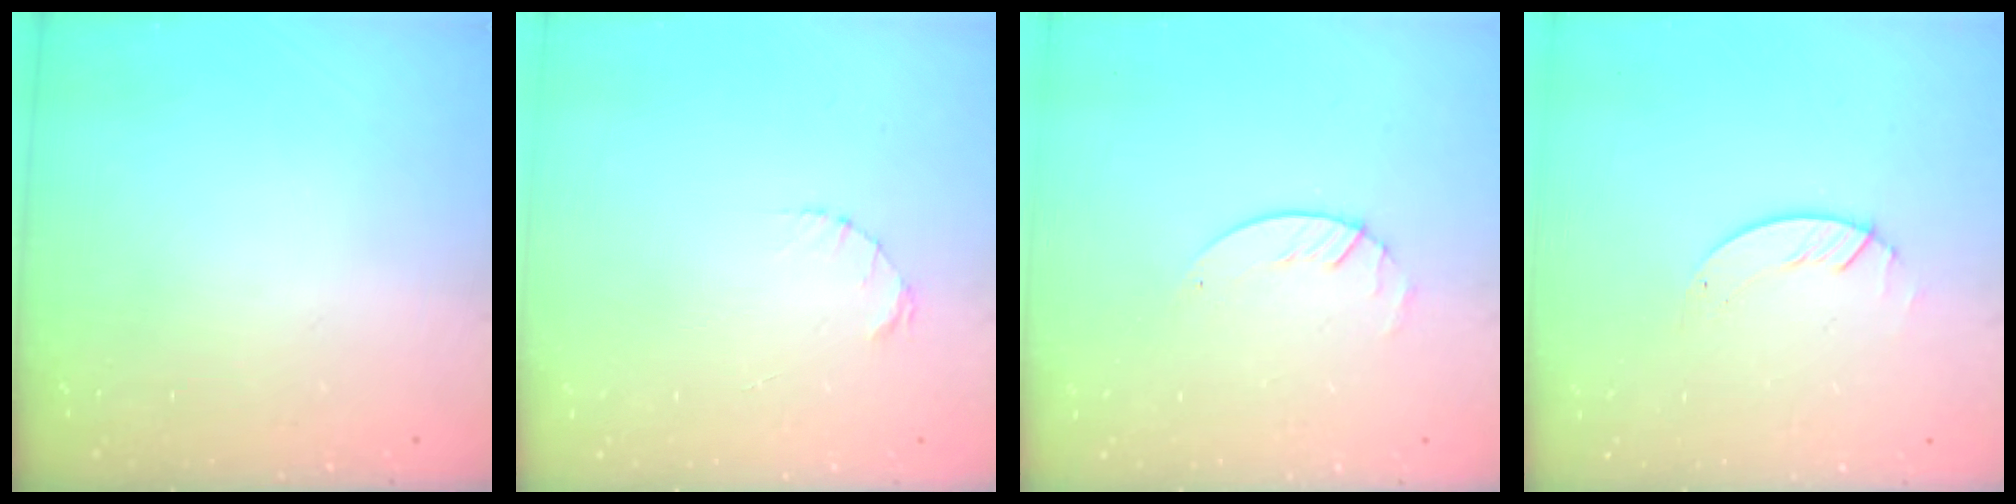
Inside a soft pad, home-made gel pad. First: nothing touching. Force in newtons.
{"total": 1.4, "press": 1.4, "slide": 0.2}
{"total": 1.7, "press": 1.6, "slide": 0.2}
{"total": 1.4, "press": 1.4, "slide": 0.2}